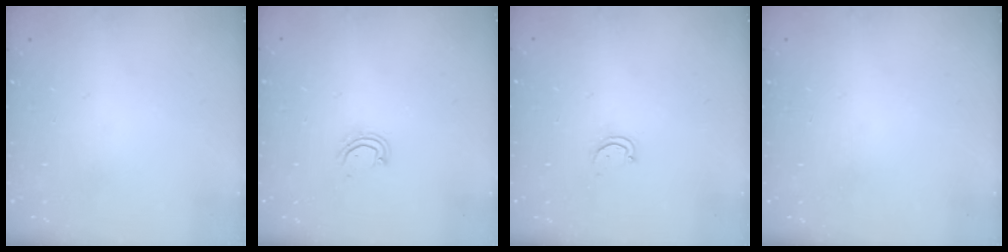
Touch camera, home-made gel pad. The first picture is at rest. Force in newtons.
{"total": 3.5, "press": 3.4, "slide": 0.3}
{"total": 2.7, "press": 2.7, "slide": 0.3}
{"total": 0.0}